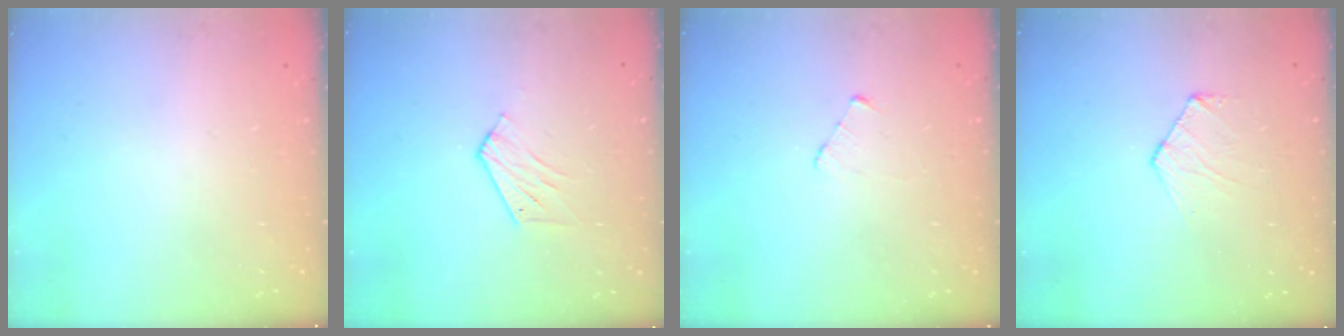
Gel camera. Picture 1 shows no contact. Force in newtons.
{"total": 5.4, "press": 5.4, "slide": 0.5}
{"total": 2.5, "press": 2.5, "slide": 0.3}
{"total": 5.6, "press": 5.6, "slide": 0.5}